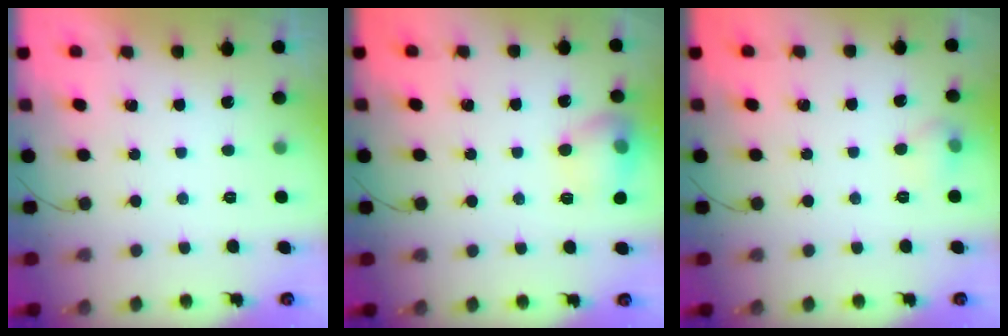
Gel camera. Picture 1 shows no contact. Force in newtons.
{"total": 11.2, "press": 11.2, "slide": 0.8}
{"total": 5.0, "press": 4.7, "slide": 1.9}